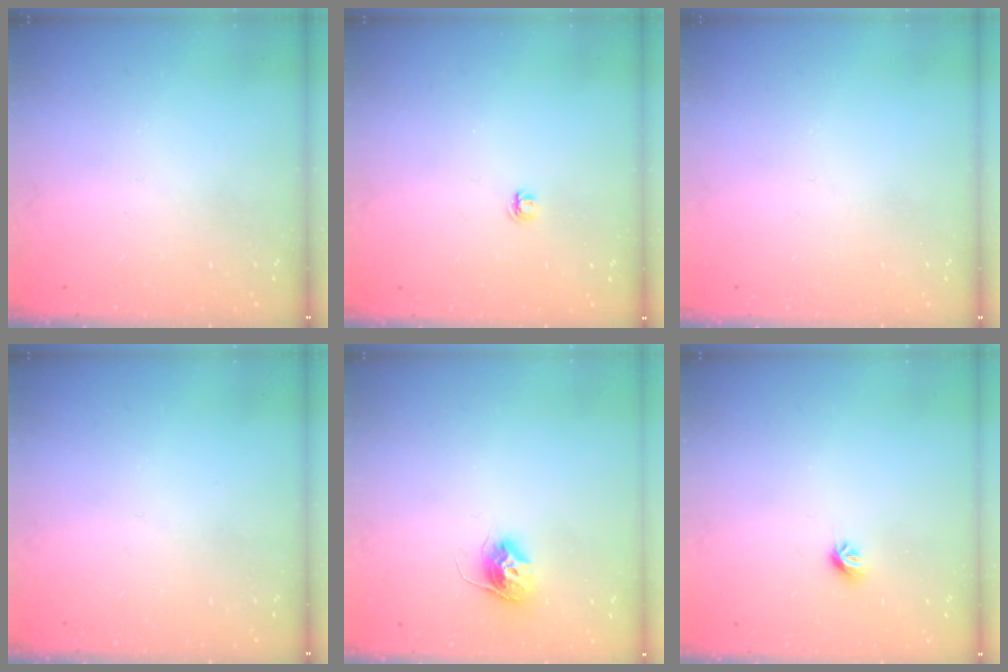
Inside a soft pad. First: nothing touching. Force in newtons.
{"total": 4.1, "press": 4.1, "slide": 0.5}
{"total": 0.0}
{"total": 0.0}
{"total": 10.2, "press": 10.1, "slide": 0.7}
{"total": 5.7, "press": 5.6, "slide": 0.8}